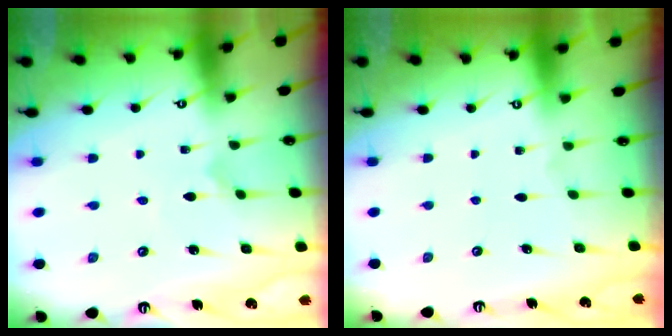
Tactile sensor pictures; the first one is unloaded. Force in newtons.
{"total": 0.0}